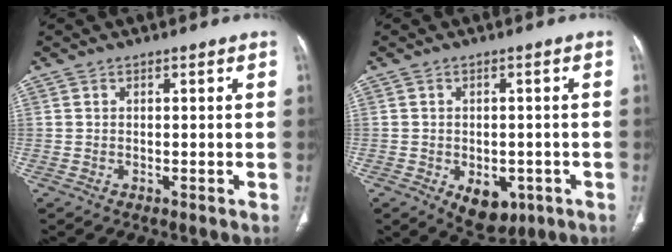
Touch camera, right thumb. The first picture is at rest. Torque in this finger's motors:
{"motor_torque": [1.31, 0.67, 0.61, -0.29, 0.04]}